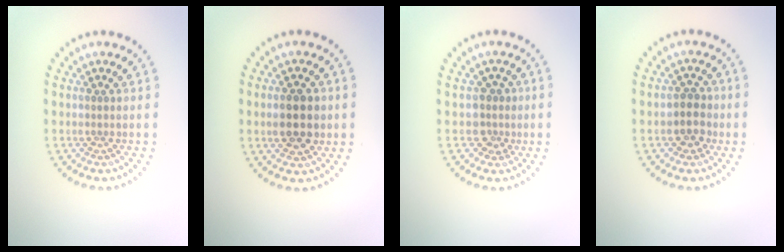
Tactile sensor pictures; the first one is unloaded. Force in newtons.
{"total": 4.3, "press": 4.3, "slide": 0.2}
{"total": 2.2, "press": 1.8, "slide": 1.3}
{"total": 2.4, "press": 2.3, "slide": 0.9}